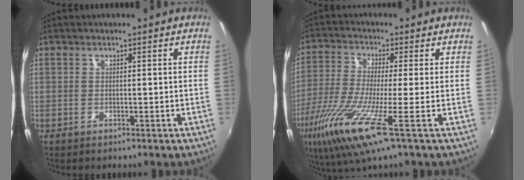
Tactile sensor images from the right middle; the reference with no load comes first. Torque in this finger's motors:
{"motor_torque": [1.66, -0.48, 0.36, 0.21]}